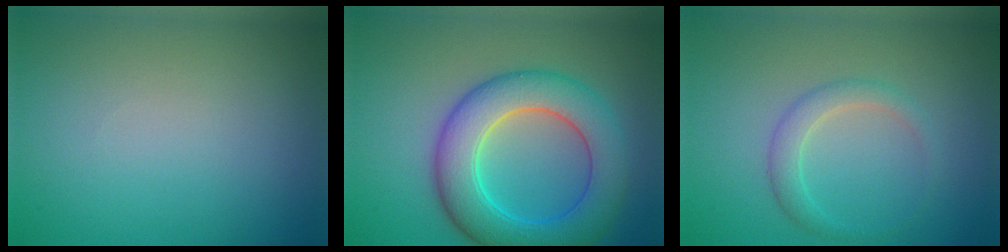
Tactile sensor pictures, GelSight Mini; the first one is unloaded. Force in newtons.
{"total": 8.2, "press": 8.2, "slide": 0.4}
{"total": 2.1, "press": 2.1, "slide": 0.1}